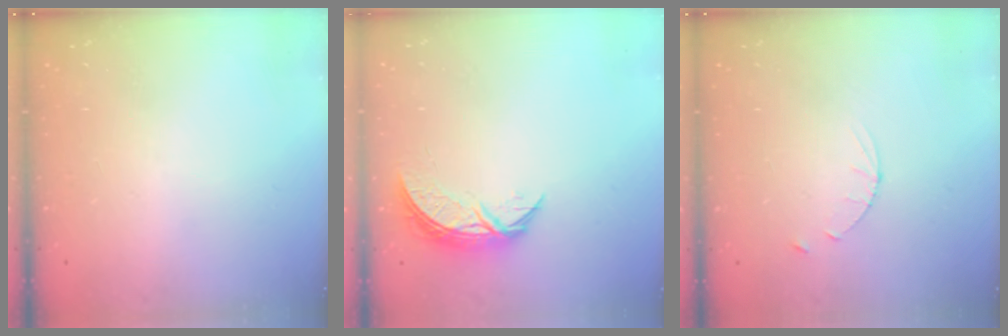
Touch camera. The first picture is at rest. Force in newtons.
{"total": 7.1, "press": 7.1, "slide": 0.5}
{"total": 3.0, "press": 2.9, "slide": 0.4}